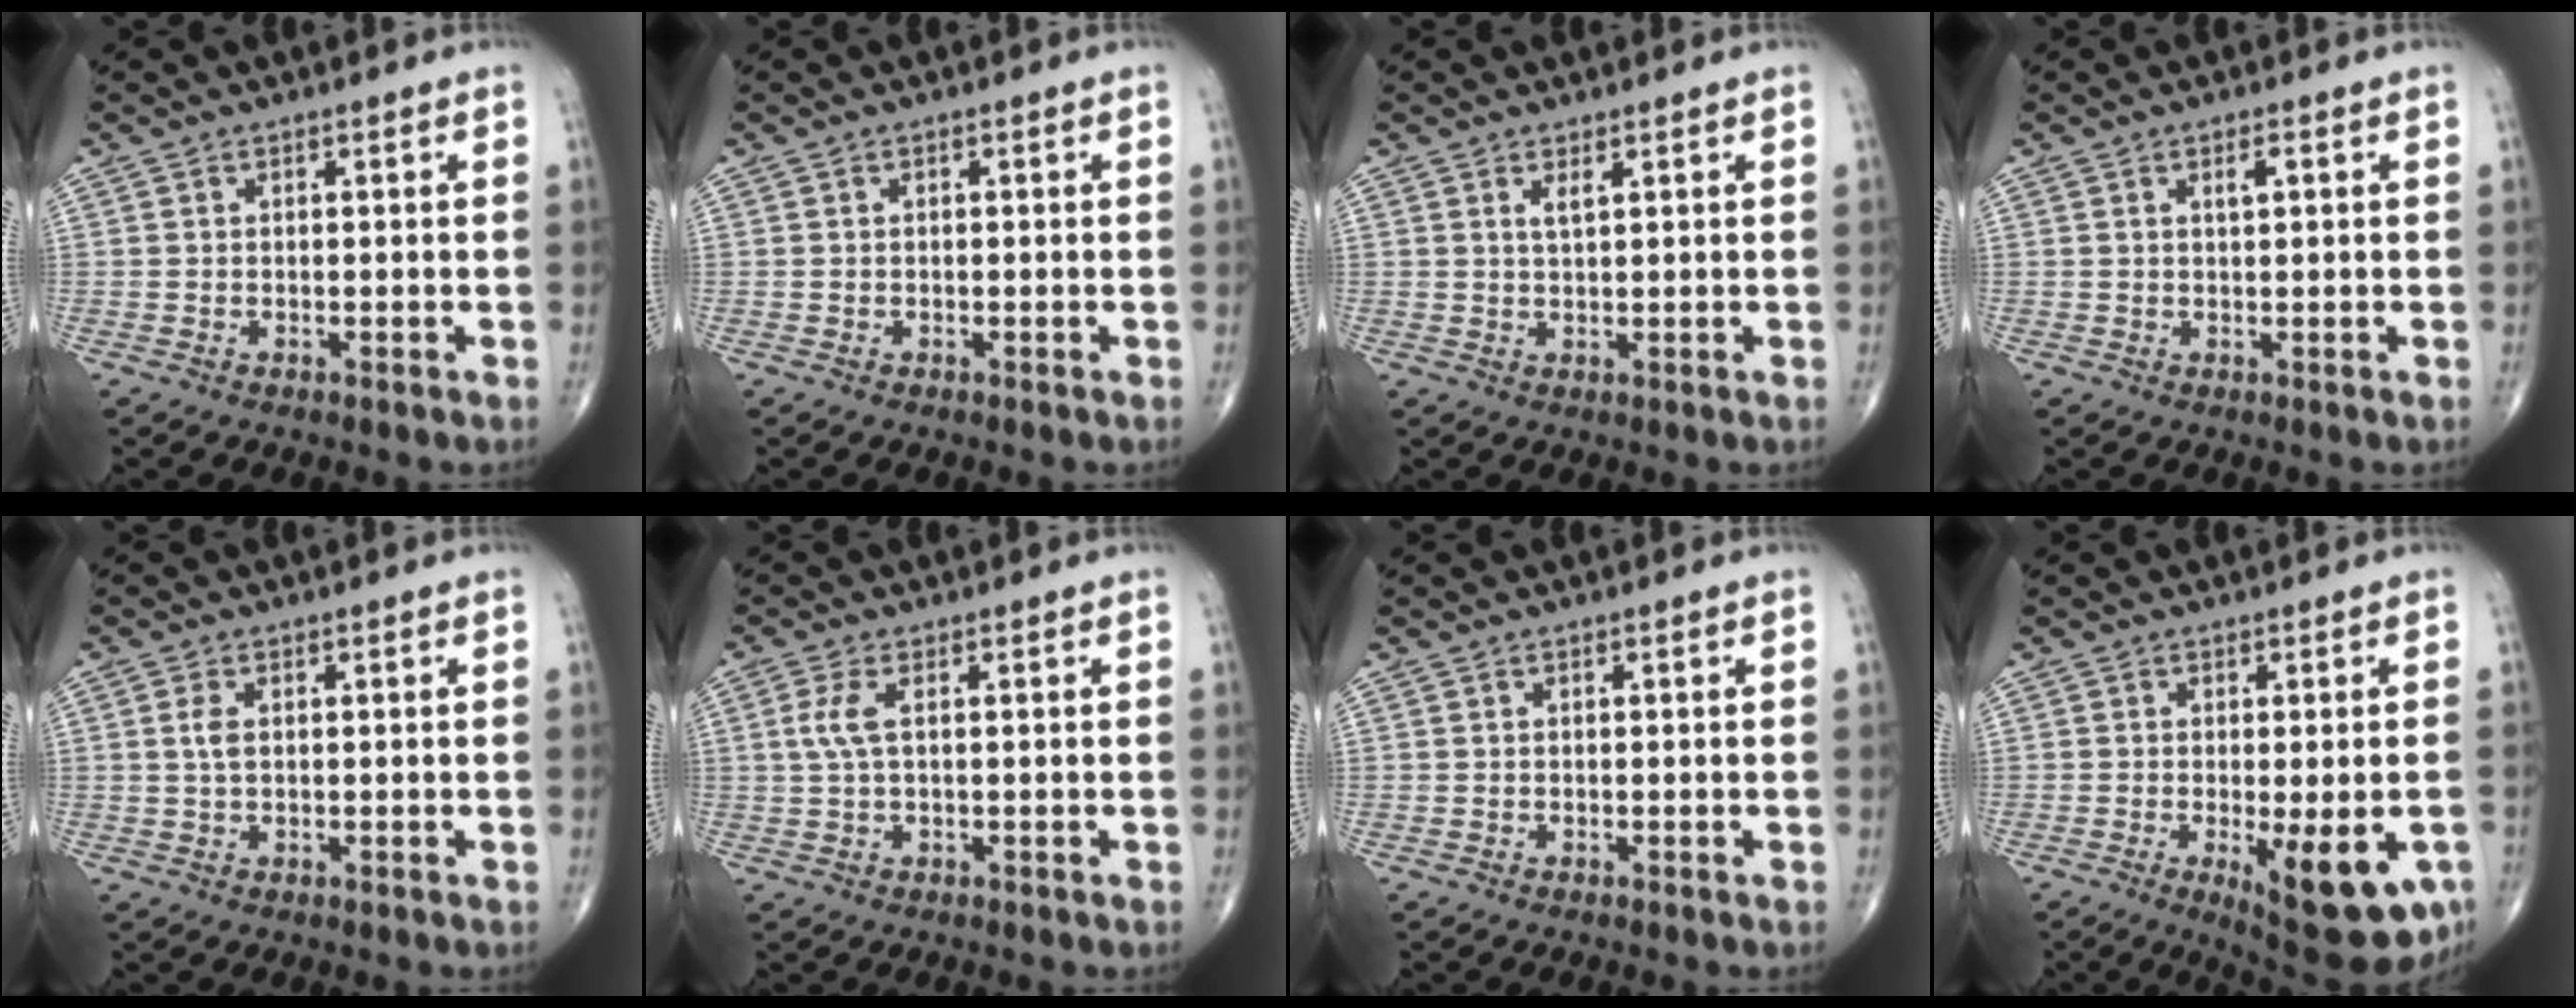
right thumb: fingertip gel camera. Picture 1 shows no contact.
{"total": 0.0}
{"total": 1.6, "force": [0.9, 0.3, 1.3], "torque": [-0.024, -0.005, 0.019]}
{"total": 1.6, "force": [0.6, 0.5, 1.4], "torque": [-0.024, -0.001, 0.010]}
{"total": 2.3, "force": [0.5, 1.1, 1.9], "torque": [-0.042, 0.003, 0.009]}
{"total": 3.4, "force": [0.6, 1.1, 3.1], "torque": [-0.090, 0.008, 0.015]}
{"total": 0.0}
{"total": 13.1, "force": [-4.6, 4.3, 11.5], "torque": [-0.124, -0.010, -0.050]}